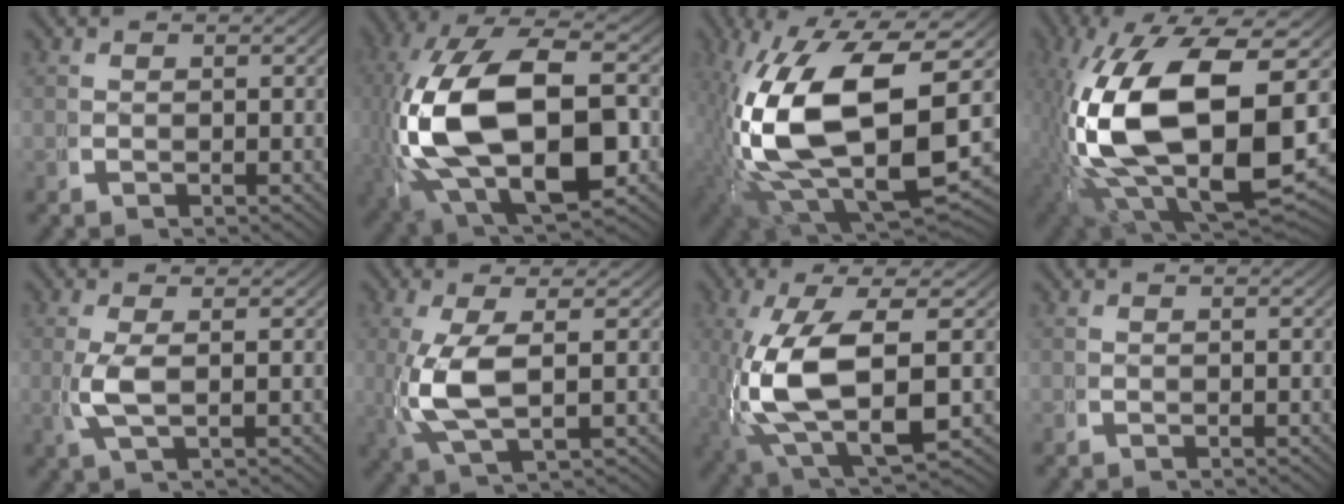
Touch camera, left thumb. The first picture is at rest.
{"total": 20.0, "force": [-0.8, 11.9, 16.0], "torque": [-0.386, -0.068, 0.026]}
{"total": 19.8, "force": [-1.6, 12.0, 15.7], "torque": [-0.361, -0.086, 0.018]}
{"total": 22.2, "force": [-1.5, 13.4, 17.6], "torque": [-0.409, -0.085, 0.020]}
{"total": 3.2, "force": [0.5, 1.0, 3.0], "torque": [-0.086, -0.009, 0.018]}
{"total": 7.1, "force": [0.6, 3.2, 6.4], "torque": [-0.170, -0.017, 0.026]}
{"total": 13.5, "force": [-0.9, 7.4, 11.2], "torque": [-0.292, -0.054, 0.021]}
{"total": 0.0}